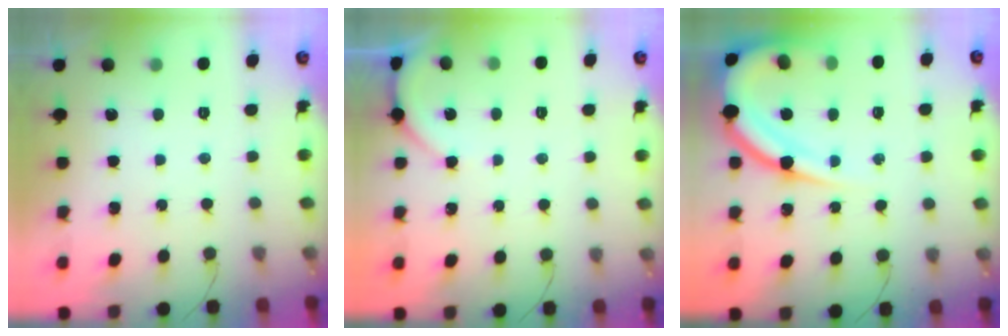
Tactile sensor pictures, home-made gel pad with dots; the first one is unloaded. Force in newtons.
{"total": 2.2, "press": 2.2, "slide": 0.3}
{"total": 16.7, "press": 16.7, "slide": 1.7}